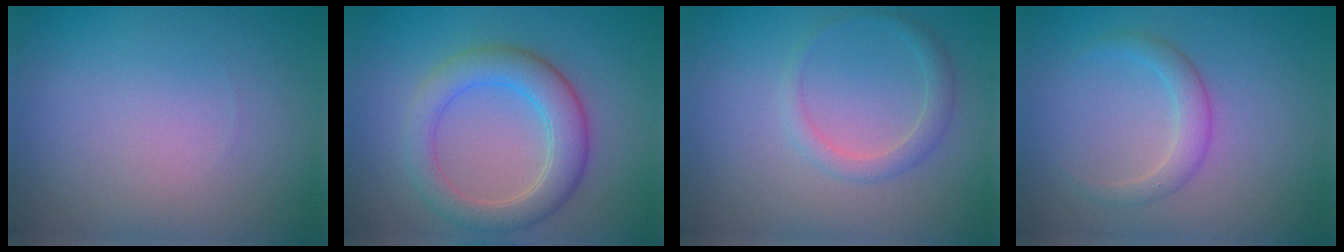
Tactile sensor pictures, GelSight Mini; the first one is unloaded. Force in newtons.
{"total": 4.9, "press": 4.8, "slide": 0.3}
{"total": 1.7, "press": 1.7, "slide": 0.1}
{"total": 2.0, "press": 2.0, "slide": 0.1}